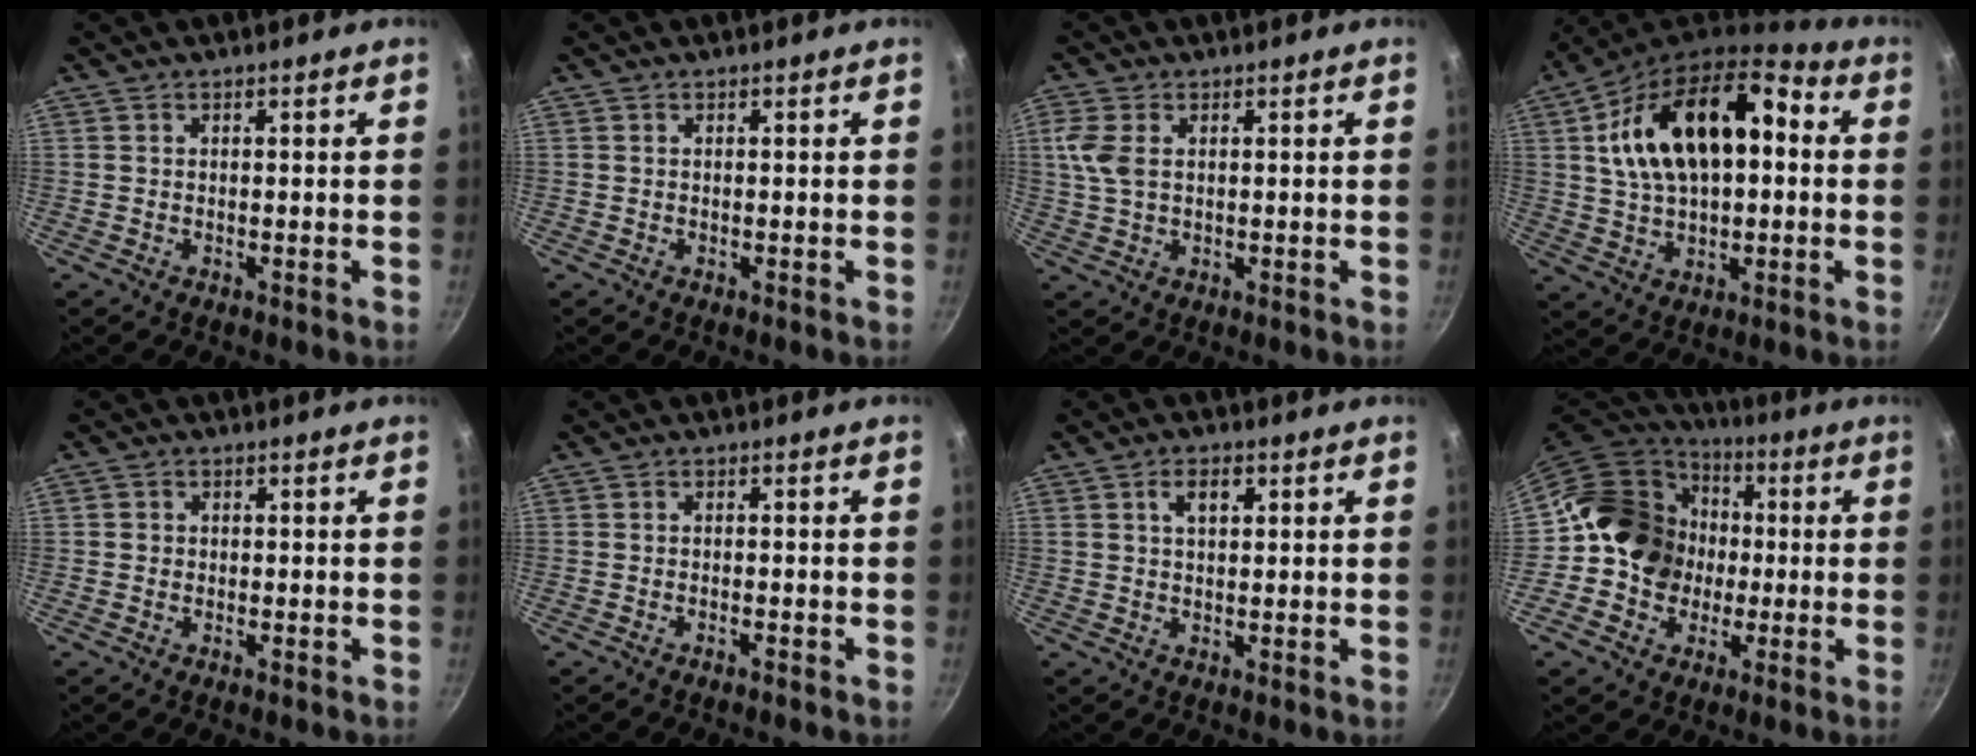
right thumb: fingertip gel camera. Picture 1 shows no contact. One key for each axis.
{"total": 0.0}
{"total": 5.1, "fx": 1.2, "fy": 3.1, "fz": 3.8, "tx": -0.087, "ty": 0.004, "tz": 0.024}
{"total": 20.3, "fx": 3.4, "fy": 11.8, "fz": 16.2, "tx": -0.263, "ty": 0.031, "tz": 0.048}
{"total": 1.2, "fx": -0.4, "fy": 1.0, "fz": 0.5, "tx": -0.006, "ty": 0.002, "tz": -0.009}
{"total": 1.1, "fx": -0.9, "fy": 0.1, "fz": 0.6, "tx": -0.017, "ty": 0.009, "tz": -0.014}
{"total": 3.5, "fx": 1.2, "fy": 2.0, "fz": 2.7, "tx": -0.033, "ty": 0.003, "tz": 0.020}
{"total": 17.7, "fx": -0.3, "fy": 15.4, "fz": 8.7, "tx": -0.117, "ty": 0.041, "tz": -0.013}